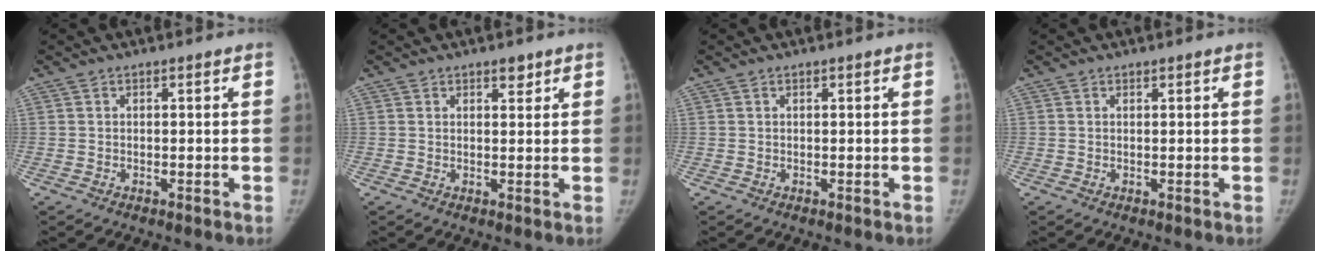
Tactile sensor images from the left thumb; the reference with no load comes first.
{"total": 2.0, "force": [1.4, 1.0, 1.0], "torque": [0.001, -0.007, 0.017]}
{"total": 0.0}
{"total": 0.0}